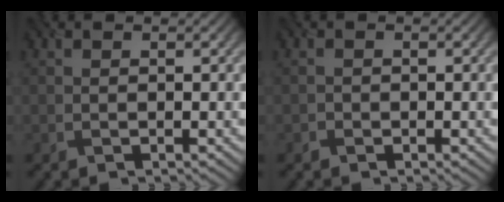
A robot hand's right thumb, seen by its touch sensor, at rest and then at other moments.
{"total": 0.6, "force": [-0.4, 0.4, 0.0], "torque": [0.001, -0.002, -0.009]}